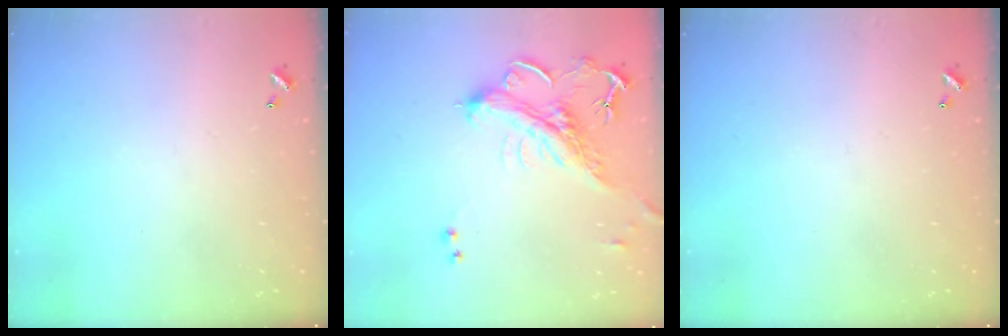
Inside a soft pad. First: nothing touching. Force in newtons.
{"total": 2.3, "press": 1.9, "slide": 1.3}
{"total": 0.0}